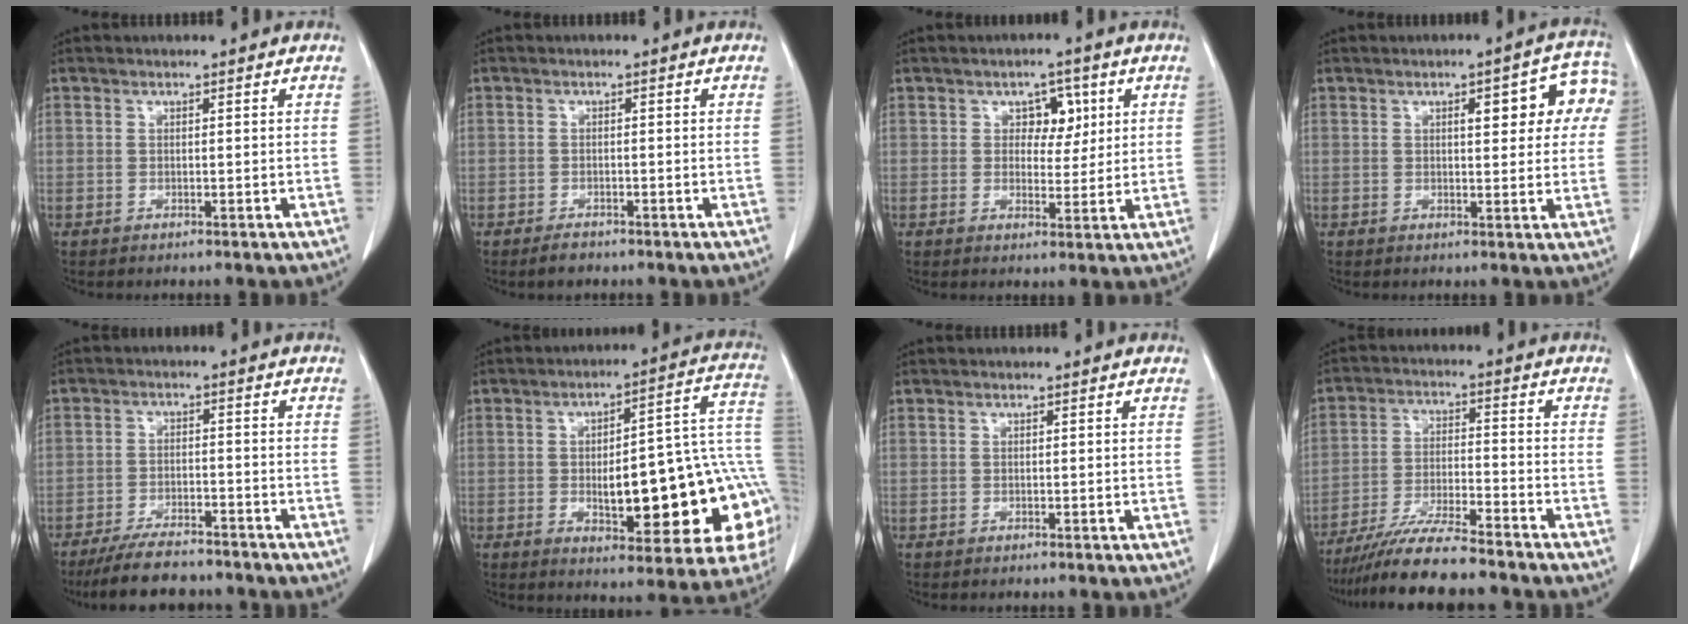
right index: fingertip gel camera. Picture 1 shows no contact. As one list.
[{"total": 1.9, "force": [-1.5, 0.9, 0.7], "torque": [-0.016, 0.000, -0.019]}, {"total": 4.4, "force": [1.5, 3.0, 2.8], "torque": [-0.030, 0.008, 0.023]}, {"total": 9.2, "force": [2.8, 3.1, 8.2], "torque": [-0.090, 0.025, 0.031]}, {"total": 9.4, "force": [-8.3, 2.3, 3.9], "torque": [-0.063, -0.013, -0.132]}, {"total": 21.2, "force": [-3.3, 5.5, 20.2], "torque": [-0.191, 0.035, -0.028]}, {"total": 0.0}, {"total": 11.7, "force": [-10.2, 0.4, 5.7], "torque": [-0.095, -0.017, -0.174]}]